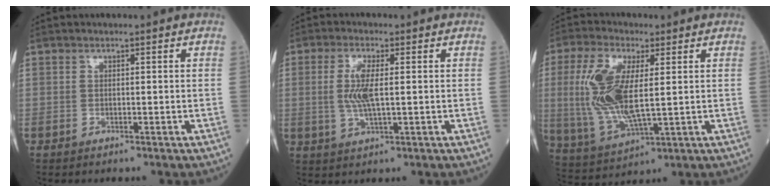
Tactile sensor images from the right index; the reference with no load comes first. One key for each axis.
{"total": 5.1, "fx": 0.4, "fy": 1.2, "fz": 4.9, "tx": -0.112, "ty": -0.003, "tz": 0.007}
{"total": 12.3, "fx": 1.4, "fy": 3.9, "fz": 11.6, "tx": -0.272, "ty": -0.001, "tz": 0.034}